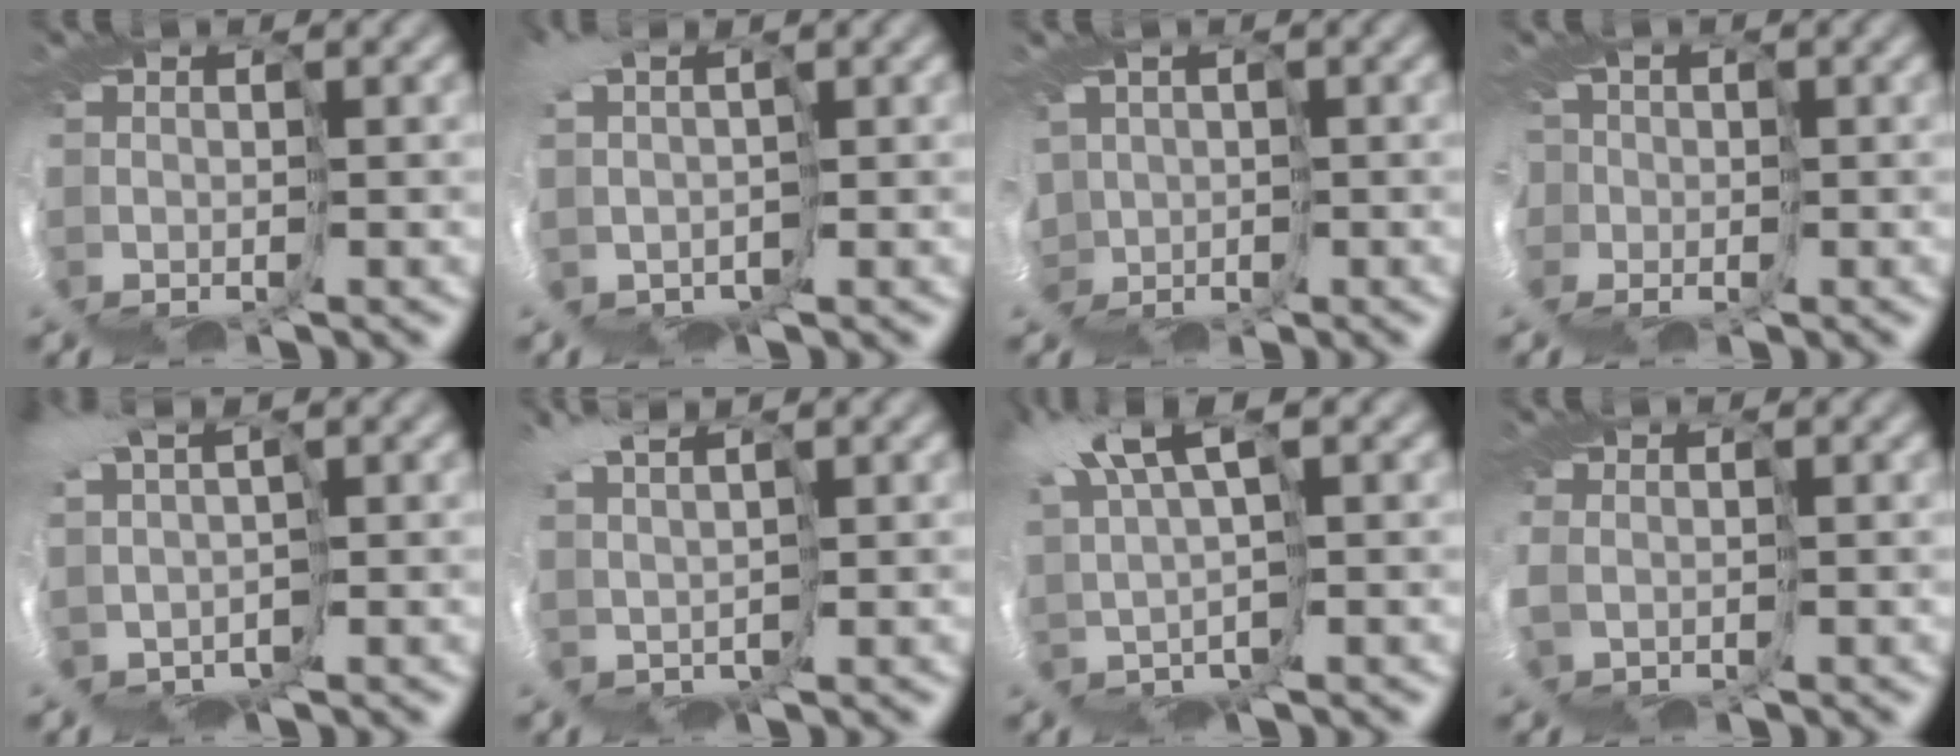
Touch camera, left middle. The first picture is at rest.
{"total": 5.0, "force": [0.0, 3.2, 3.8], "torque": [-0.084, -0.027, -0.005]}
{"total": 6.9, "force": [-0.9, 5.9, 3.5], "torque": [-0.117, -0.015, -0.022]}
{"total": 8.0, "force": [-1.6, 7.3, 2.8], "torque": [-0.108, 0.001, -0.066]}
{"total": 5.2, "force": [0.7, 2.9, 4.2], "torque": [-0.099, -0.018, 0.005]}
{"total": 3.6, "force": [2.2, 1.6, 2.3], "torque": [-0.058, 0.002, 0.031]}
{"total": 6.1, "force": [3.7, 1.4, 4.6], "torque": [-0.124, 0.011, 0.058]}
{"total": 3.2, "force": [0.1, 2.6, 1.8], "torque": [-0.070, -0.003, 0.011]}